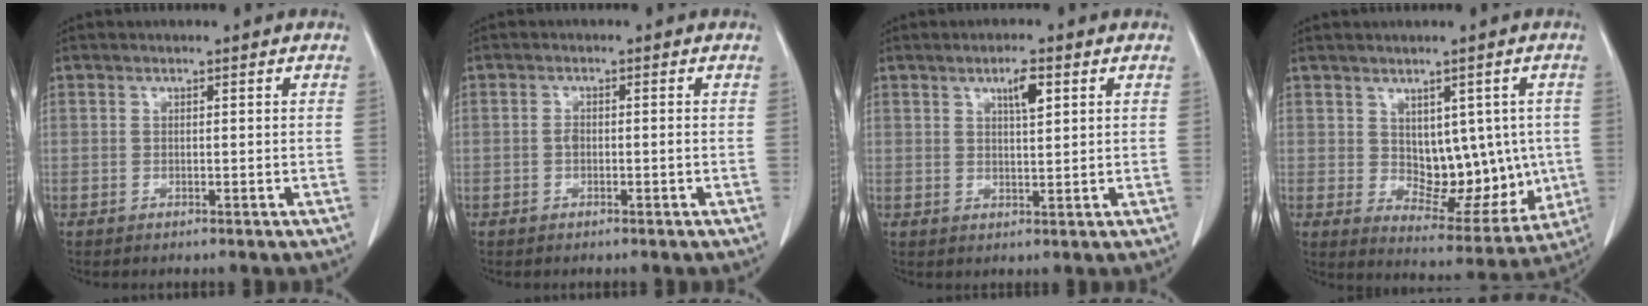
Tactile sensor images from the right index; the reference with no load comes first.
{"total": 1.3, "force": [-0.2, 0.5, 1.1], "torque": [-0.022, 0.002, -0.005]}
{"total": 3.6, "force": [1.7, 0.7, 3.1], "torque": [-0.052, -0.001, 0.028]}
{"total": 10.8, "force": [0.8, 6.5, 8.6], "torque": [-0.097, 0.005, 0.035]}